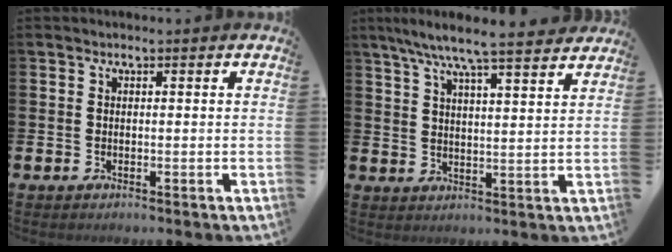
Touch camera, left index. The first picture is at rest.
{"total": 7.7, "force": [7.0, 0.2, 3.0], "torque": [-0.074, -0.035, 0.122]}